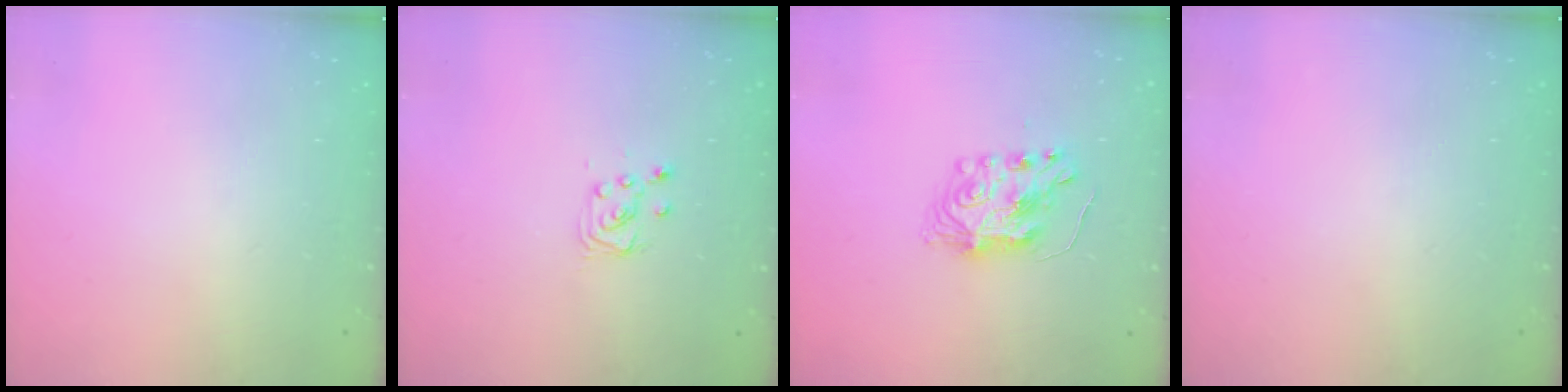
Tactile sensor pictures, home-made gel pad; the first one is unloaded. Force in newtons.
{"total": 4.6, "press": 4.6, "slide": 0.5}
{"total": 8.1, "press": 8.1, "slide": 0.5}
{"total": 0.0}